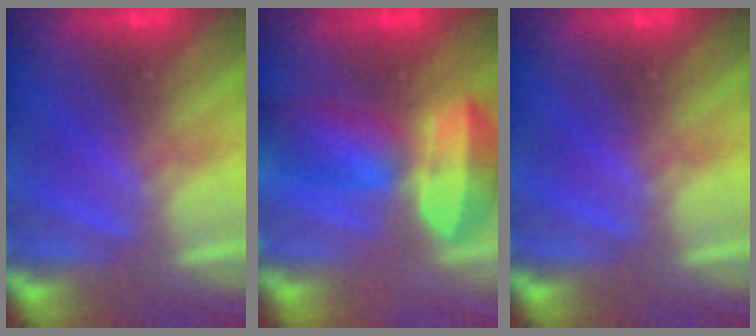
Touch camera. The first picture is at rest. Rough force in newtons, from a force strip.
{"total": 6.9}
{"total": 0.0}